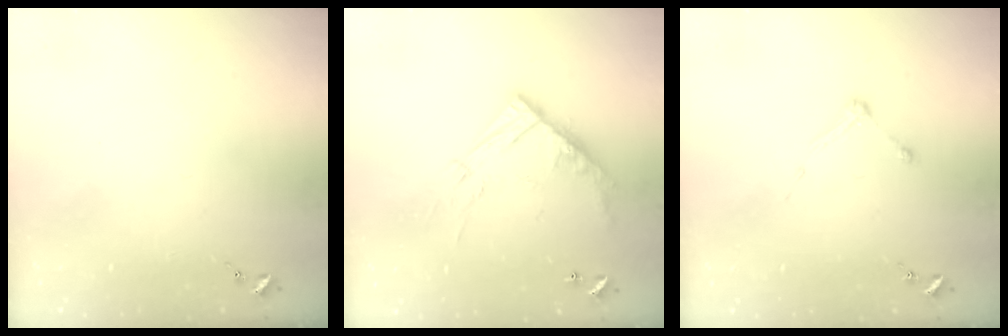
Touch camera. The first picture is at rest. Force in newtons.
{"total": 14.3, "press": 14.3, "slide": 1.0}
{"total": 3.9, "press": 3.8, "slide": 0.4}